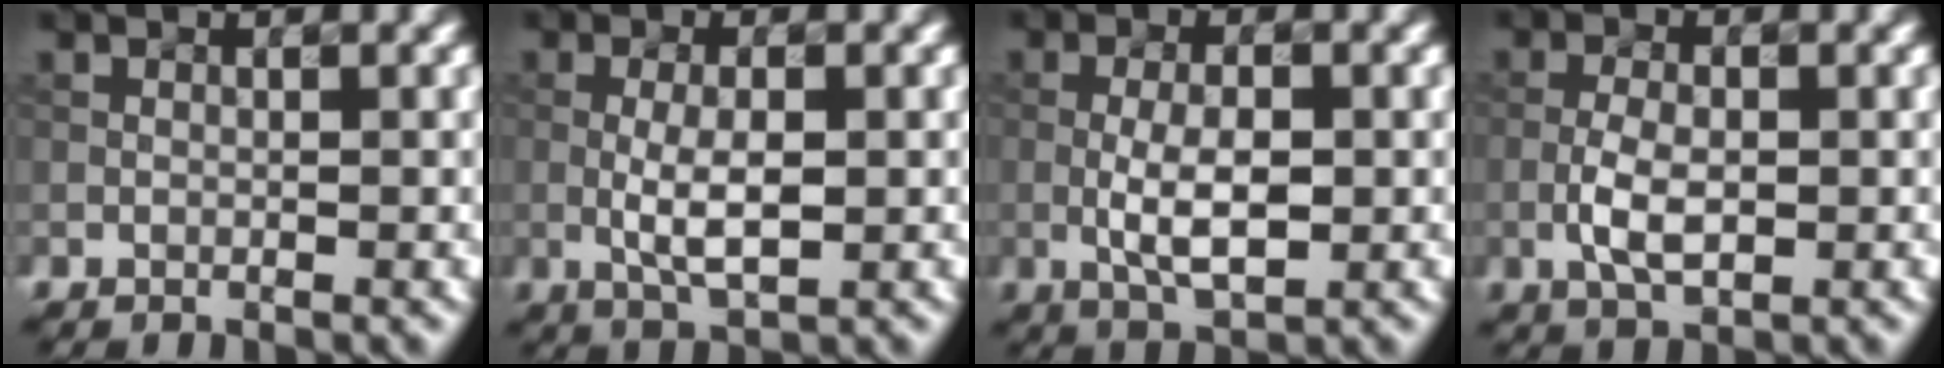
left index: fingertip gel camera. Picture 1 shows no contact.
{"total": 3.4, "force": [-0.3, 1.1, 3.2], "torque": [-0.065, -0.003, -0.005]}
{"total": 4.1, "force": [-0.6, 1.6, 3.8], "torque": [-0.074, -0.001, -0.012]}
{"total": 3.4, "force": [-0.9, 1.6, 2.8], "torque": [-0.060, -0.002, -0.019]}